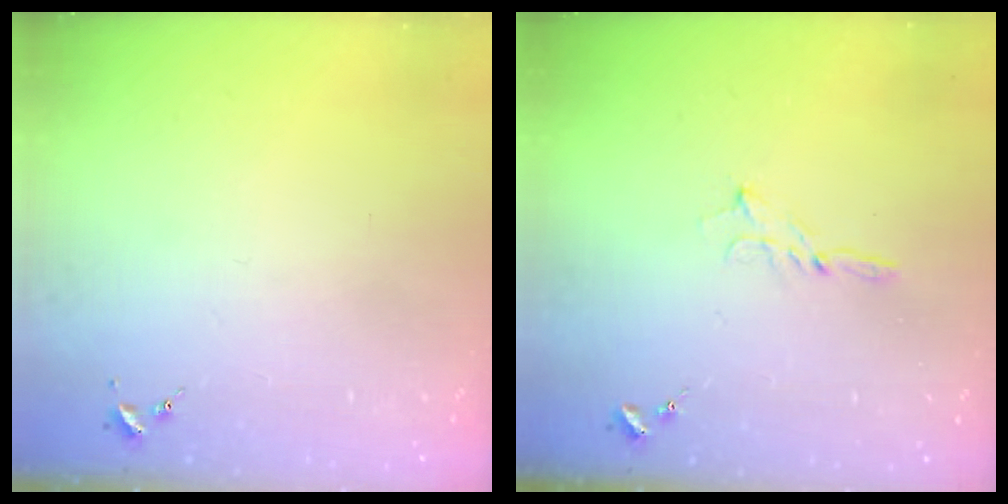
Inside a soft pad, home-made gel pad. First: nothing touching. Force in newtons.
{"total": 2.5, "press": 2.5, "slide": 0.2}